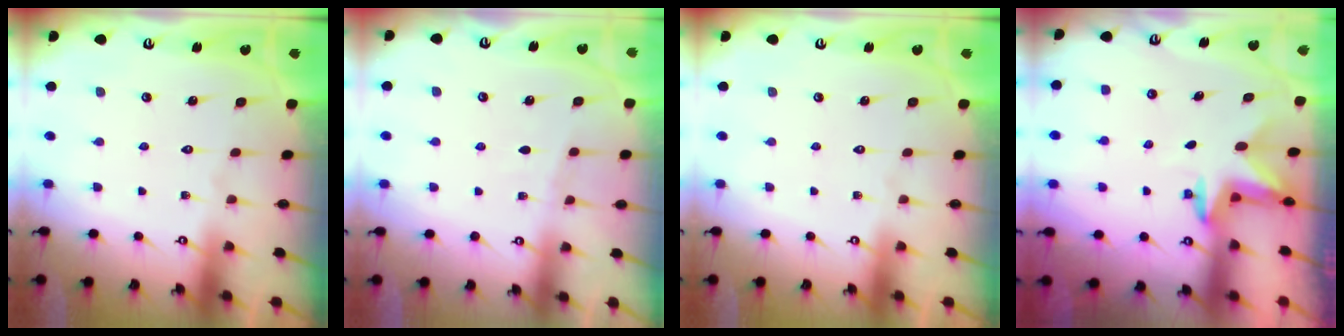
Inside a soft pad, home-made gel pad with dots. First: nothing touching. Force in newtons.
{"total": 2.5, "press": 2.4, "slide": 0.4}
{"total": 0.0}
{"total": 2.6, "press": 2.6, "slide": 0.4}